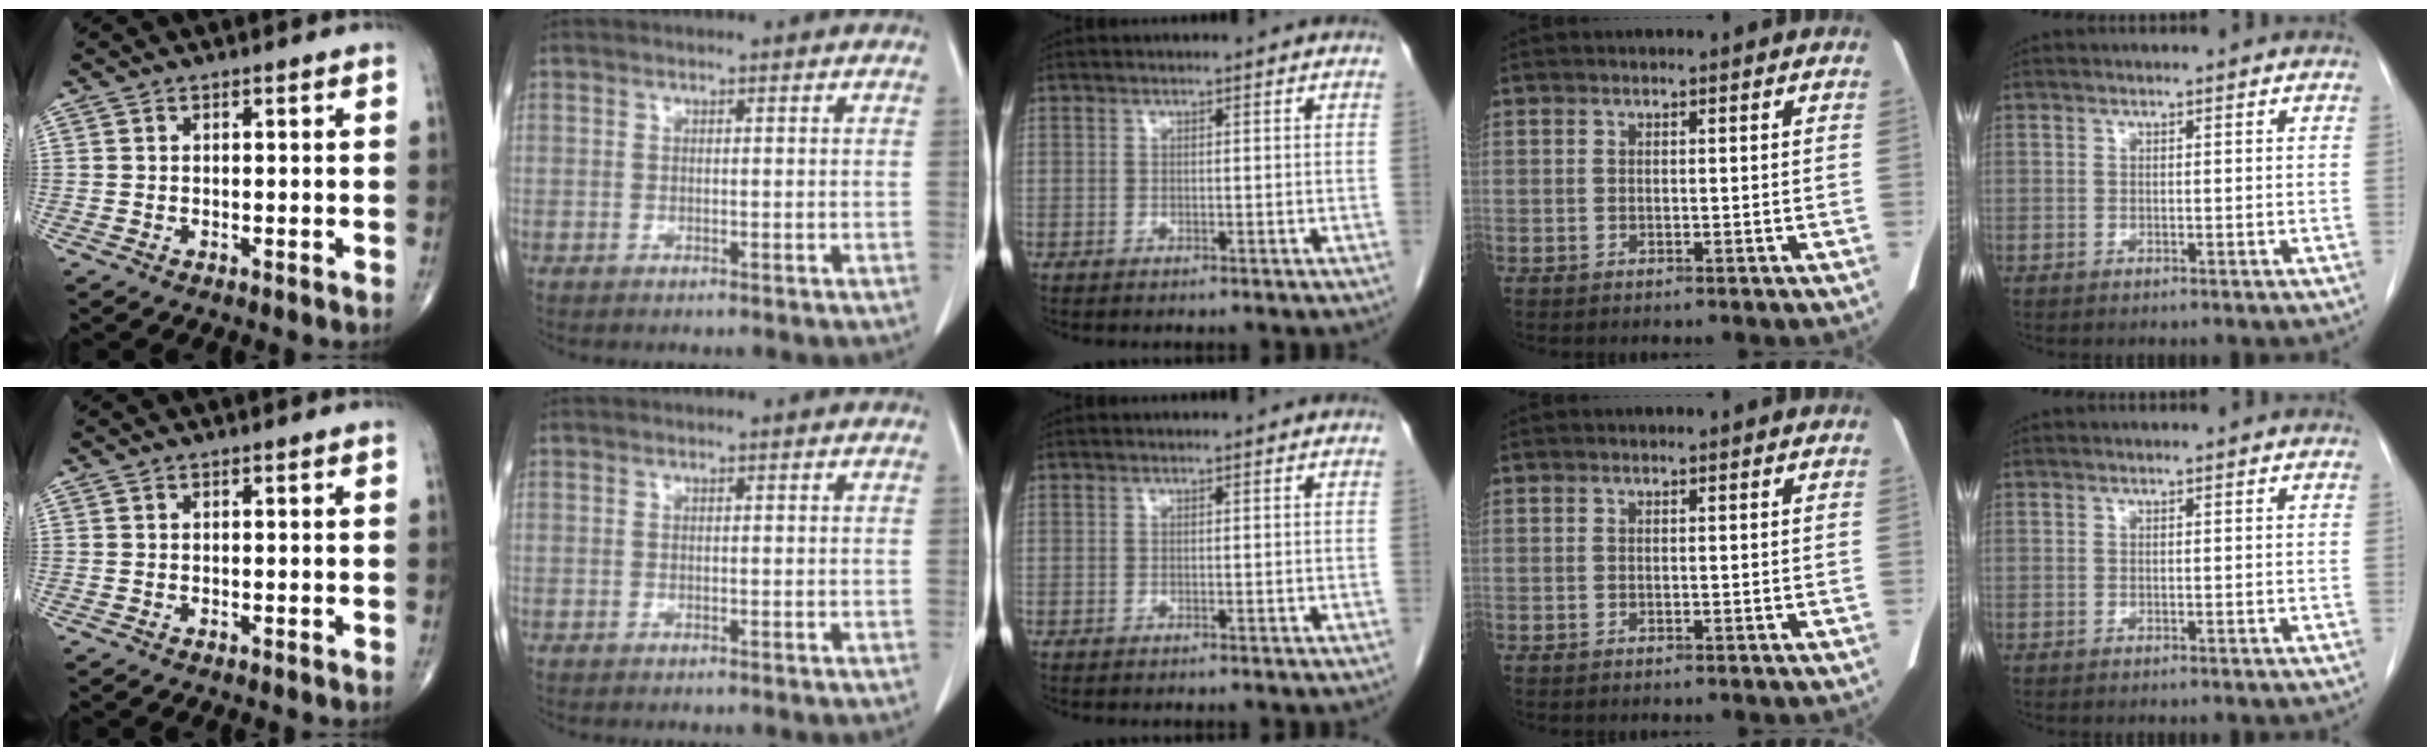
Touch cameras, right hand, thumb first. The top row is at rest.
{}